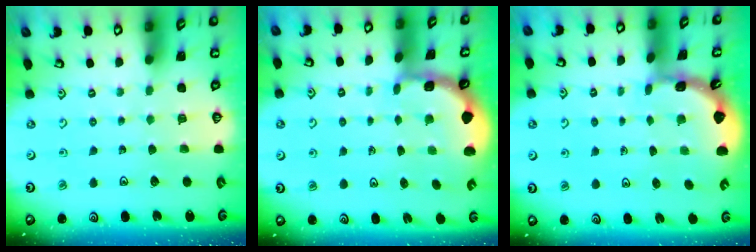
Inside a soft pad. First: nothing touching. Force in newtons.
{"total": 1.8, "press": 1.8, "slide": 0.2}
{"total": 1.8, "press": 1.8, "slide": 0.1}